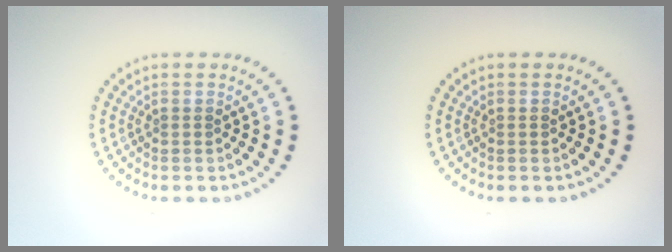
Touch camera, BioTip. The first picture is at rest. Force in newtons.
{"total": 0.0}